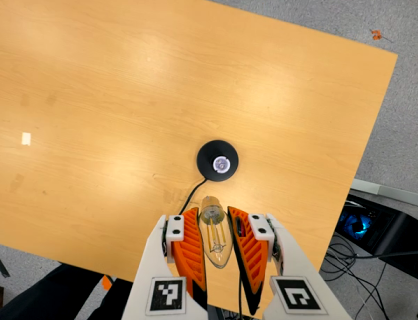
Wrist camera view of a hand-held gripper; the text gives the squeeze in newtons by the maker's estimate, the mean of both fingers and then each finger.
{"total": 20.1, "left": 21.7, "right": 18.4}